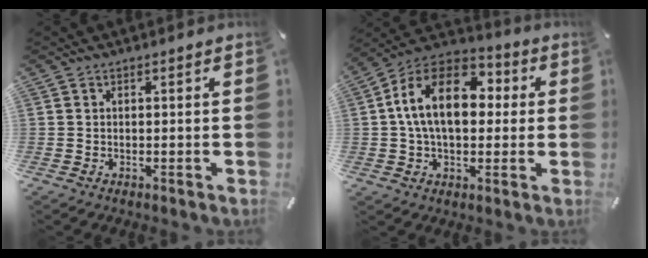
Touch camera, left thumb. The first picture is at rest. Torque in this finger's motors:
{"motor_torque": [1.50, 1.93, 2.00, -0.77, 0.53]}